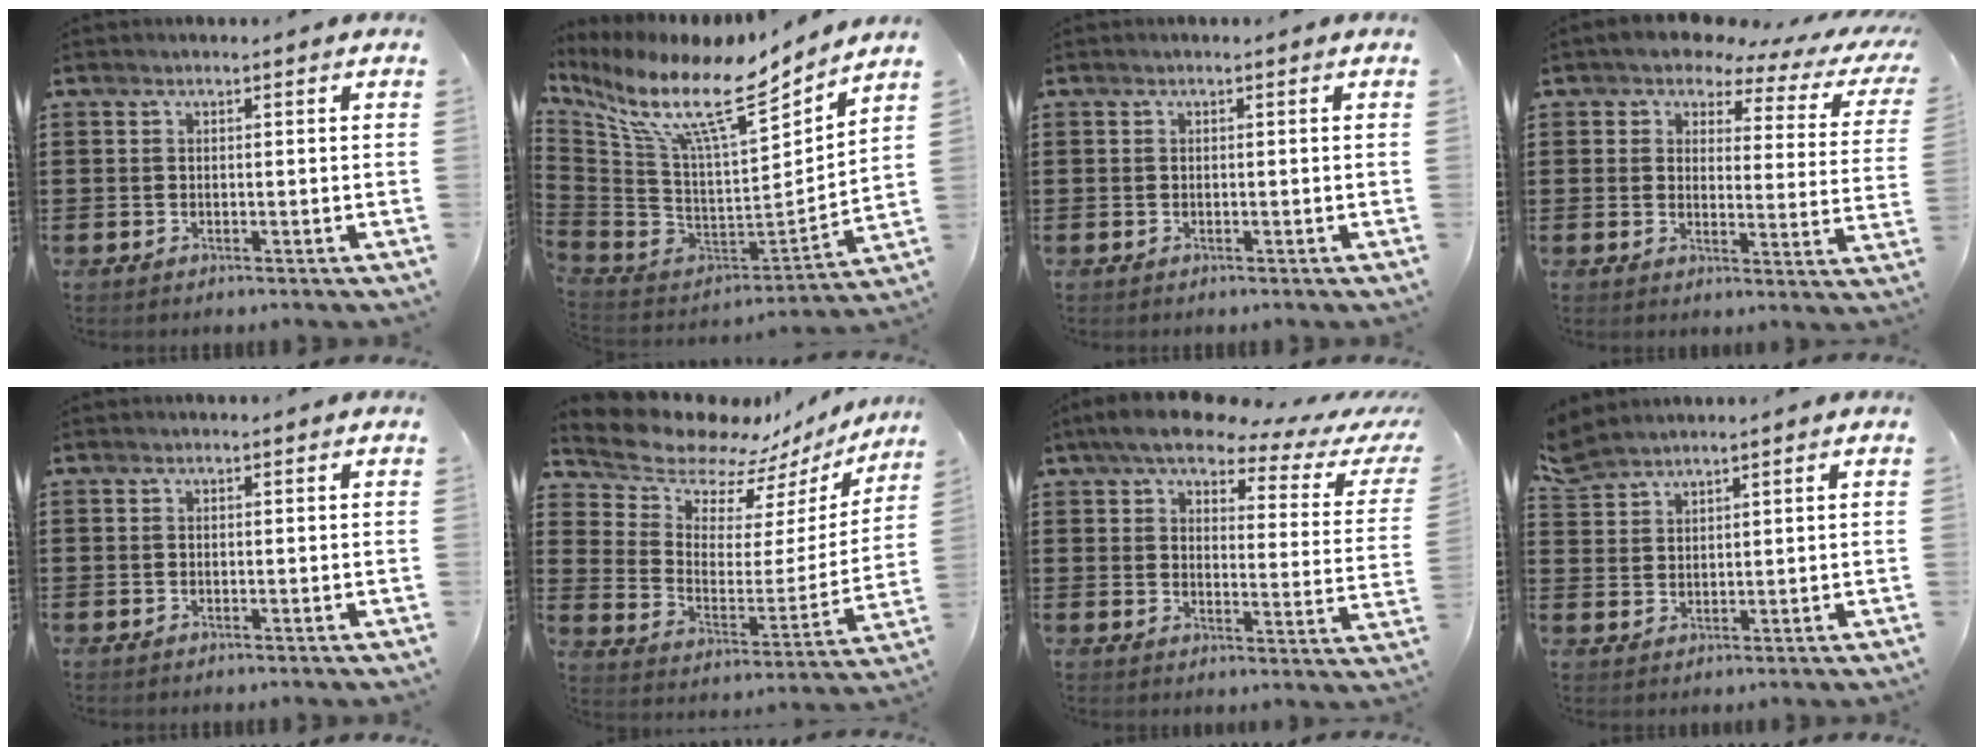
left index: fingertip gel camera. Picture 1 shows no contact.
{"total": 13.4, "force": [9.1, 2.3, 9.5], "torque": [-0.214, -0.075, 0.146]}
{"total": 0.0}
{"total": 4.2, "force": [3.3, 1.8, 2.0], "torque": [-0.052, -0.012, 0.050]}
{"total": 0.0}
{"total": 10.2, "force": [9.4, 3.4, 2.0], "torque": [-0.078, -0.073, 0.165]}
{"total": 6.8, "force": [5.3, 1.5, 4.0], "torque": [-0.087, -0.023, 0.086]}
{"total": 3.4, "force": [3.2, 1.0, 0.7], "torque": [-0.025, -0.004, 0.061]}